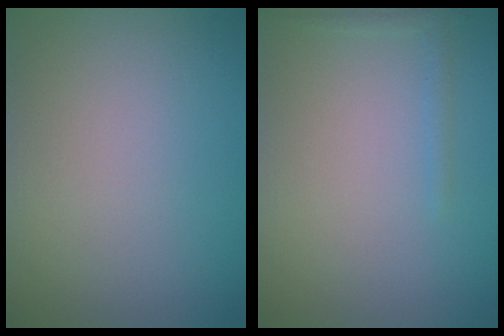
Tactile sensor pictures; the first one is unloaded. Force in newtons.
{"total": 0.8, "press": 0.8, "slide": 0.1}